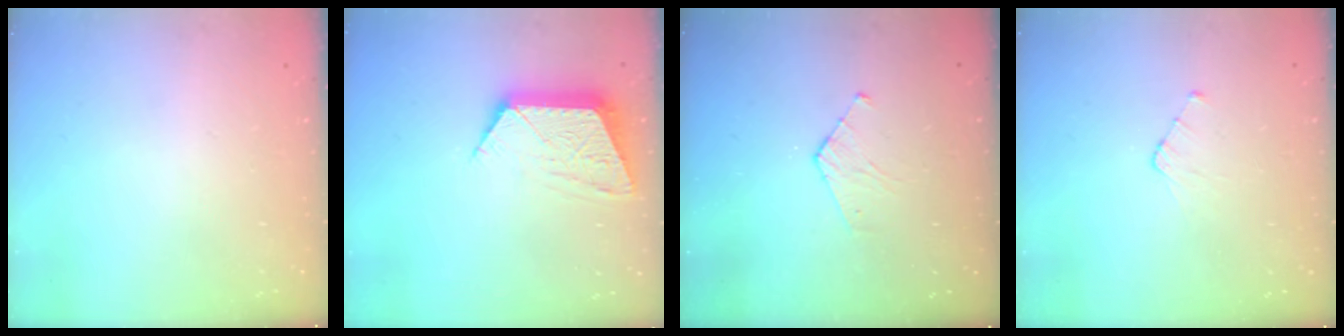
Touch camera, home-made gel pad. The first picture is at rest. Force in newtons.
{"total": 10.5, "press": 10.5, "slide": 0.7}
{"total": 3.3, "press": 3.2, "slide": 0.3}
{"total": 2.5, "press": 2.5, "slide": 0.3}